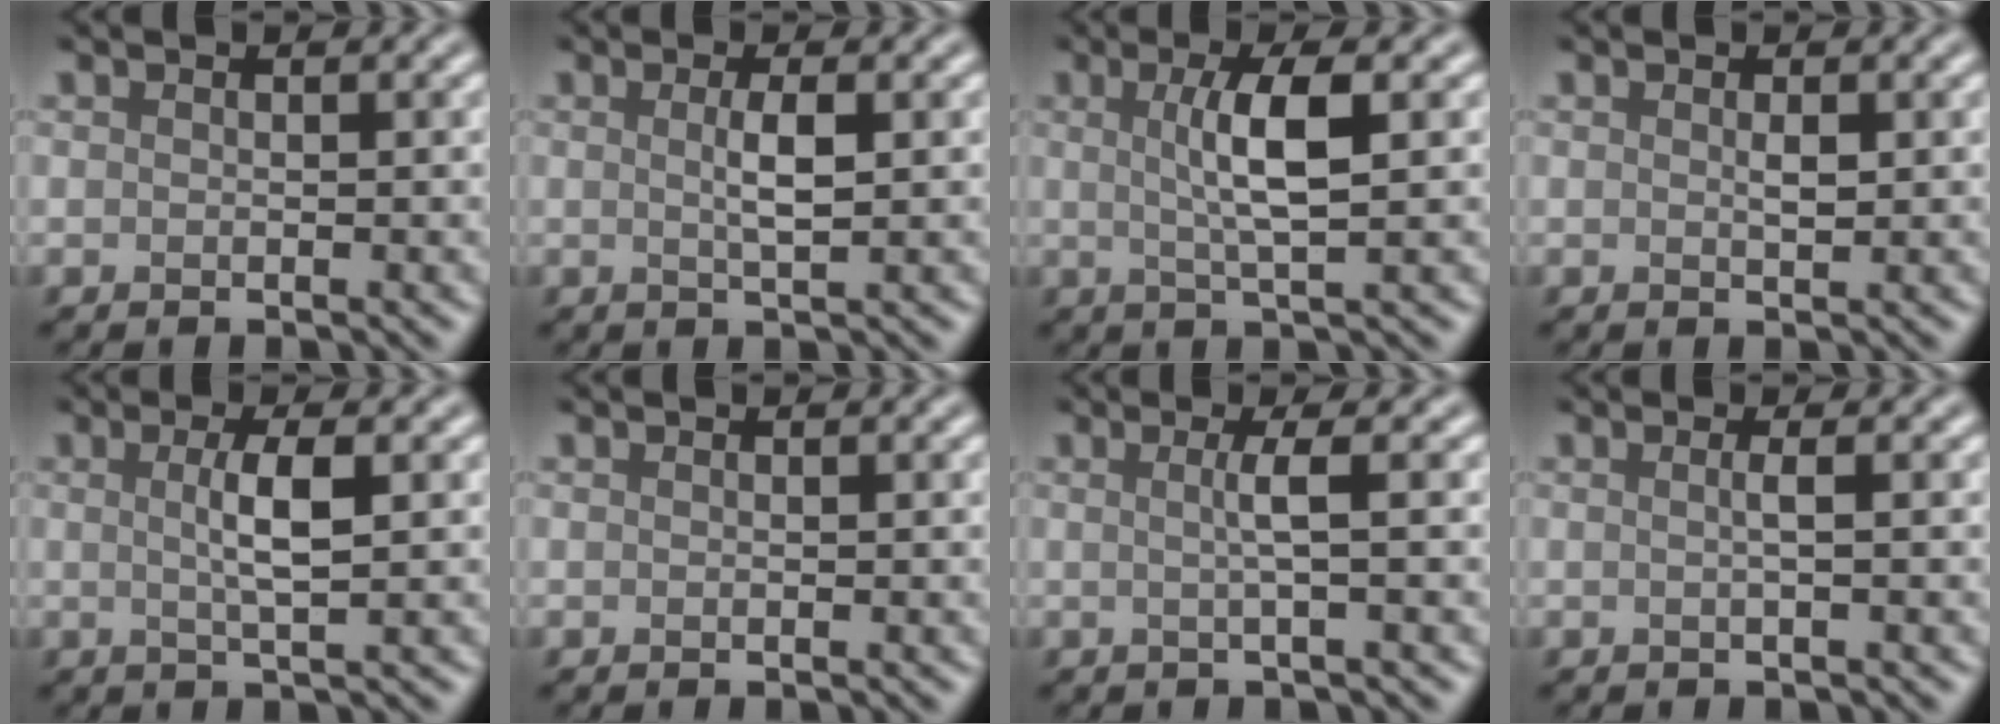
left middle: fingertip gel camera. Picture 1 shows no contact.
{"total": 2.1, "force": [0.3, 0.4, 2.0], "torque": [-0.036, 0.003, 0.004]}
{"total": 4.3, "force": [0.7, 0.9, 4.1], "torque": [-0.074, 0.003, 0.011]}
{"total": 0.8, "force": [0.2, 0.2, 0.7], "torque": [-0.014, 0.000, 0.005]}
{"total": 2.9, "force": [0.4, 0.6, 2.8], "torque": [-0.049, 0.004, 0.005]}
{"total": 0.0}
{"total": 2.2, "force": [0.1, 0.5, 2.2], "torque": [-0.037, 0.002, -0.006]}
{"total": 1.3, "force": [0.0, 0.4, 1.3], "torque": [-0.016, 0.002, -0.007]}